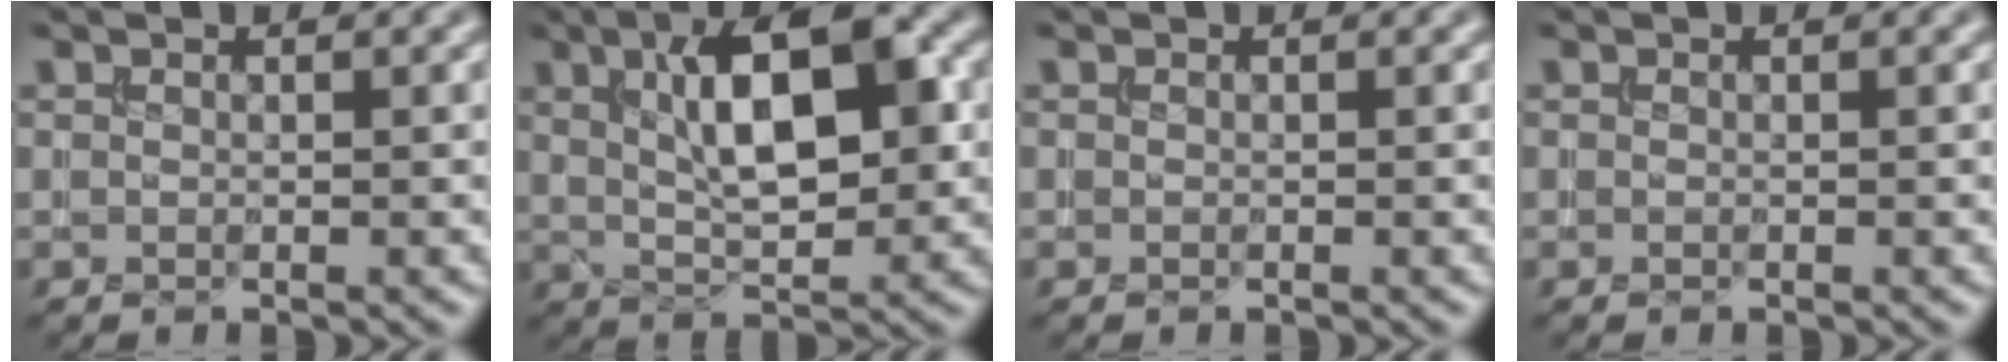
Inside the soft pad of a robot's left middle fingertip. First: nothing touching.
{"total": 8.9, "force": [2.2, 3.5, 7.9], "torque": [-0.122, 0.011, 0.032]}
{"total": 0.0}
{"total": 0.0}